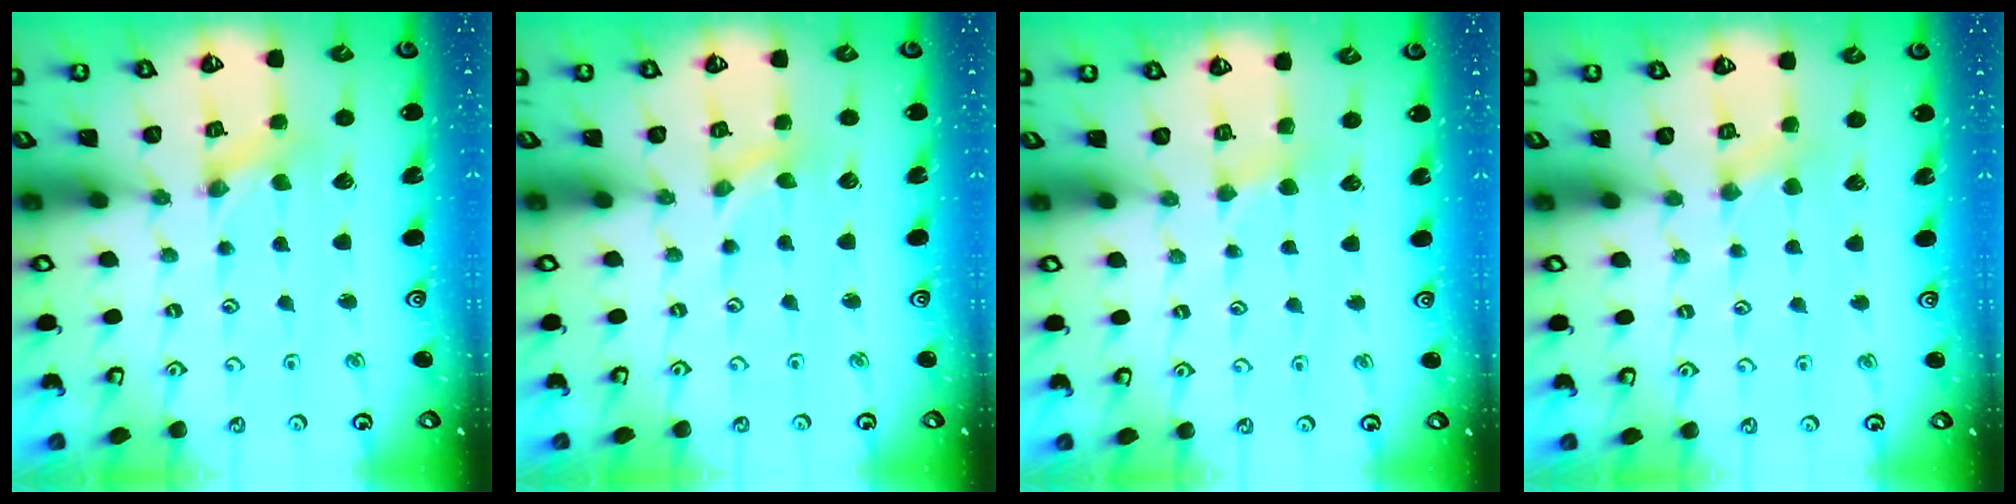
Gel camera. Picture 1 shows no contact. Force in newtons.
{"total": 0.0}
{"total": 2.3, "press": 2.3, "slide": 0.3}
{"total": 2.1, "press": 2.0, "slide": 0.4}